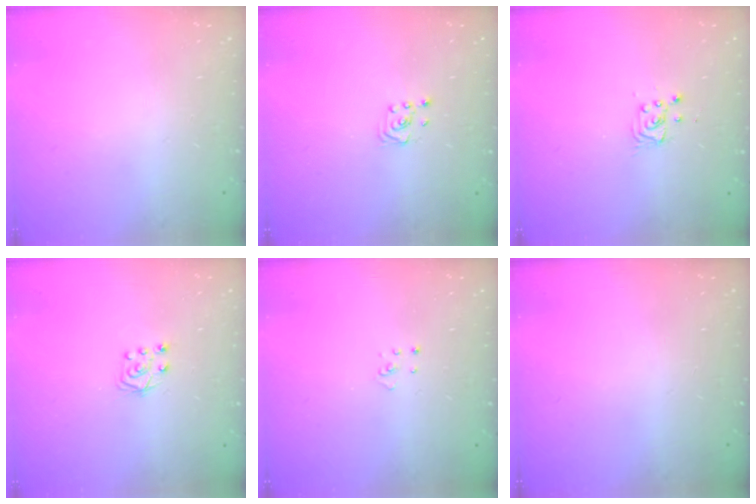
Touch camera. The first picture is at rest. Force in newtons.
{"total": 1.9, "press": 1.8, "slide": 0.6}
{"total": 2.9, "press": 2.9, "slide": 0.4}
{"total": 5.7, "press": 5.7, "slide": 0.5}
{"total": 2.2, "press": 2.2, "slide": 0.2}
{"total": 0.0}